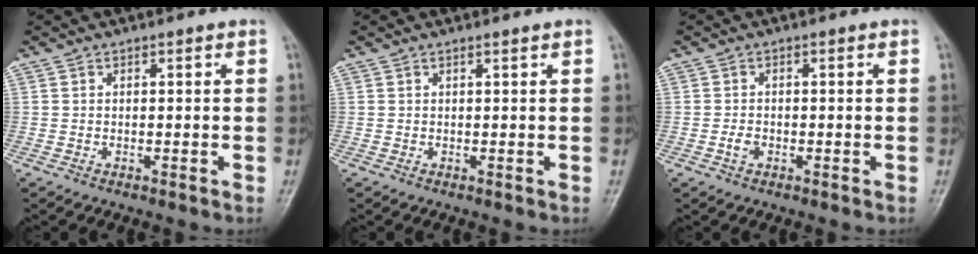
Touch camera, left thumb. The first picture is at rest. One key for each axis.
{"total": 0.6, "fx": 0.5, "fy": 0.0, "fz": 0.4, "tx": -0.009, "ty": -0.003, "tz": 0.009}
{"total": 1.7, "fx": -0.6, "fy": 1.2, "fz": 1.0, "tx": -0.017, "ty": 0.003, "tz": -0.014}